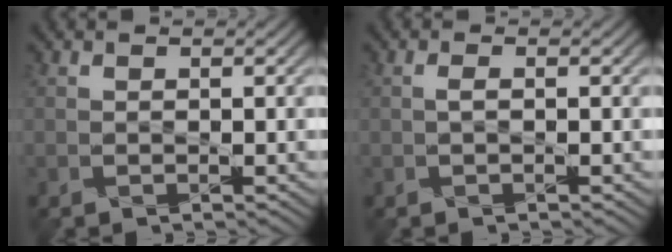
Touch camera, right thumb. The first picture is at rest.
{"total": 0.6, "force": [0.0, 0.2, 0.6], "torque": [-0.013, 0.003, -0.001]}